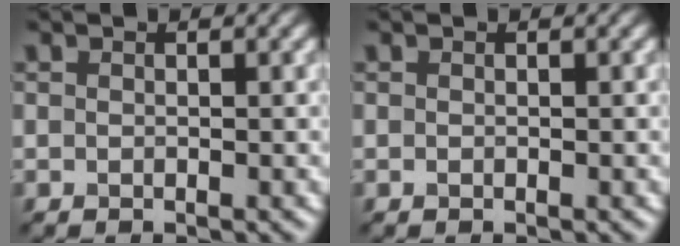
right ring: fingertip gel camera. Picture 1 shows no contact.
{"total": 0.0}